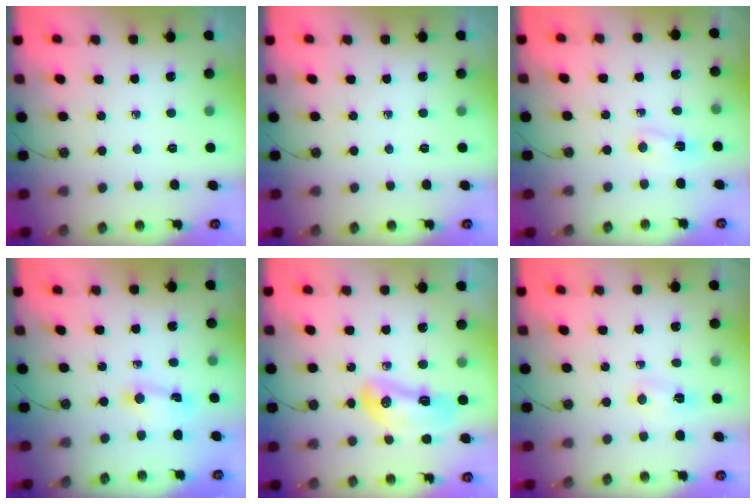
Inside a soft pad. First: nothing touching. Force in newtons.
{"total": 0.0}
{"total": 2.9, "press": 2.8, "slide": 0.7}
{"total": 2.2, "press": 2.2, "slide": 0.3}
{"total": 11.3, "press": 11.1, "slide": 1.9}
{"total": 4.1, "press": 3.9, "slide": 1.3}